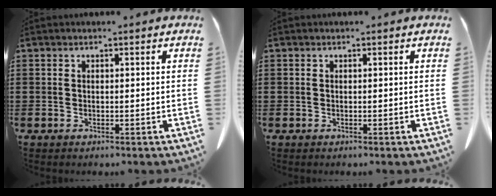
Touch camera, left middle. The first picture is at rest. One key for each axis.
{"total": 0.0}